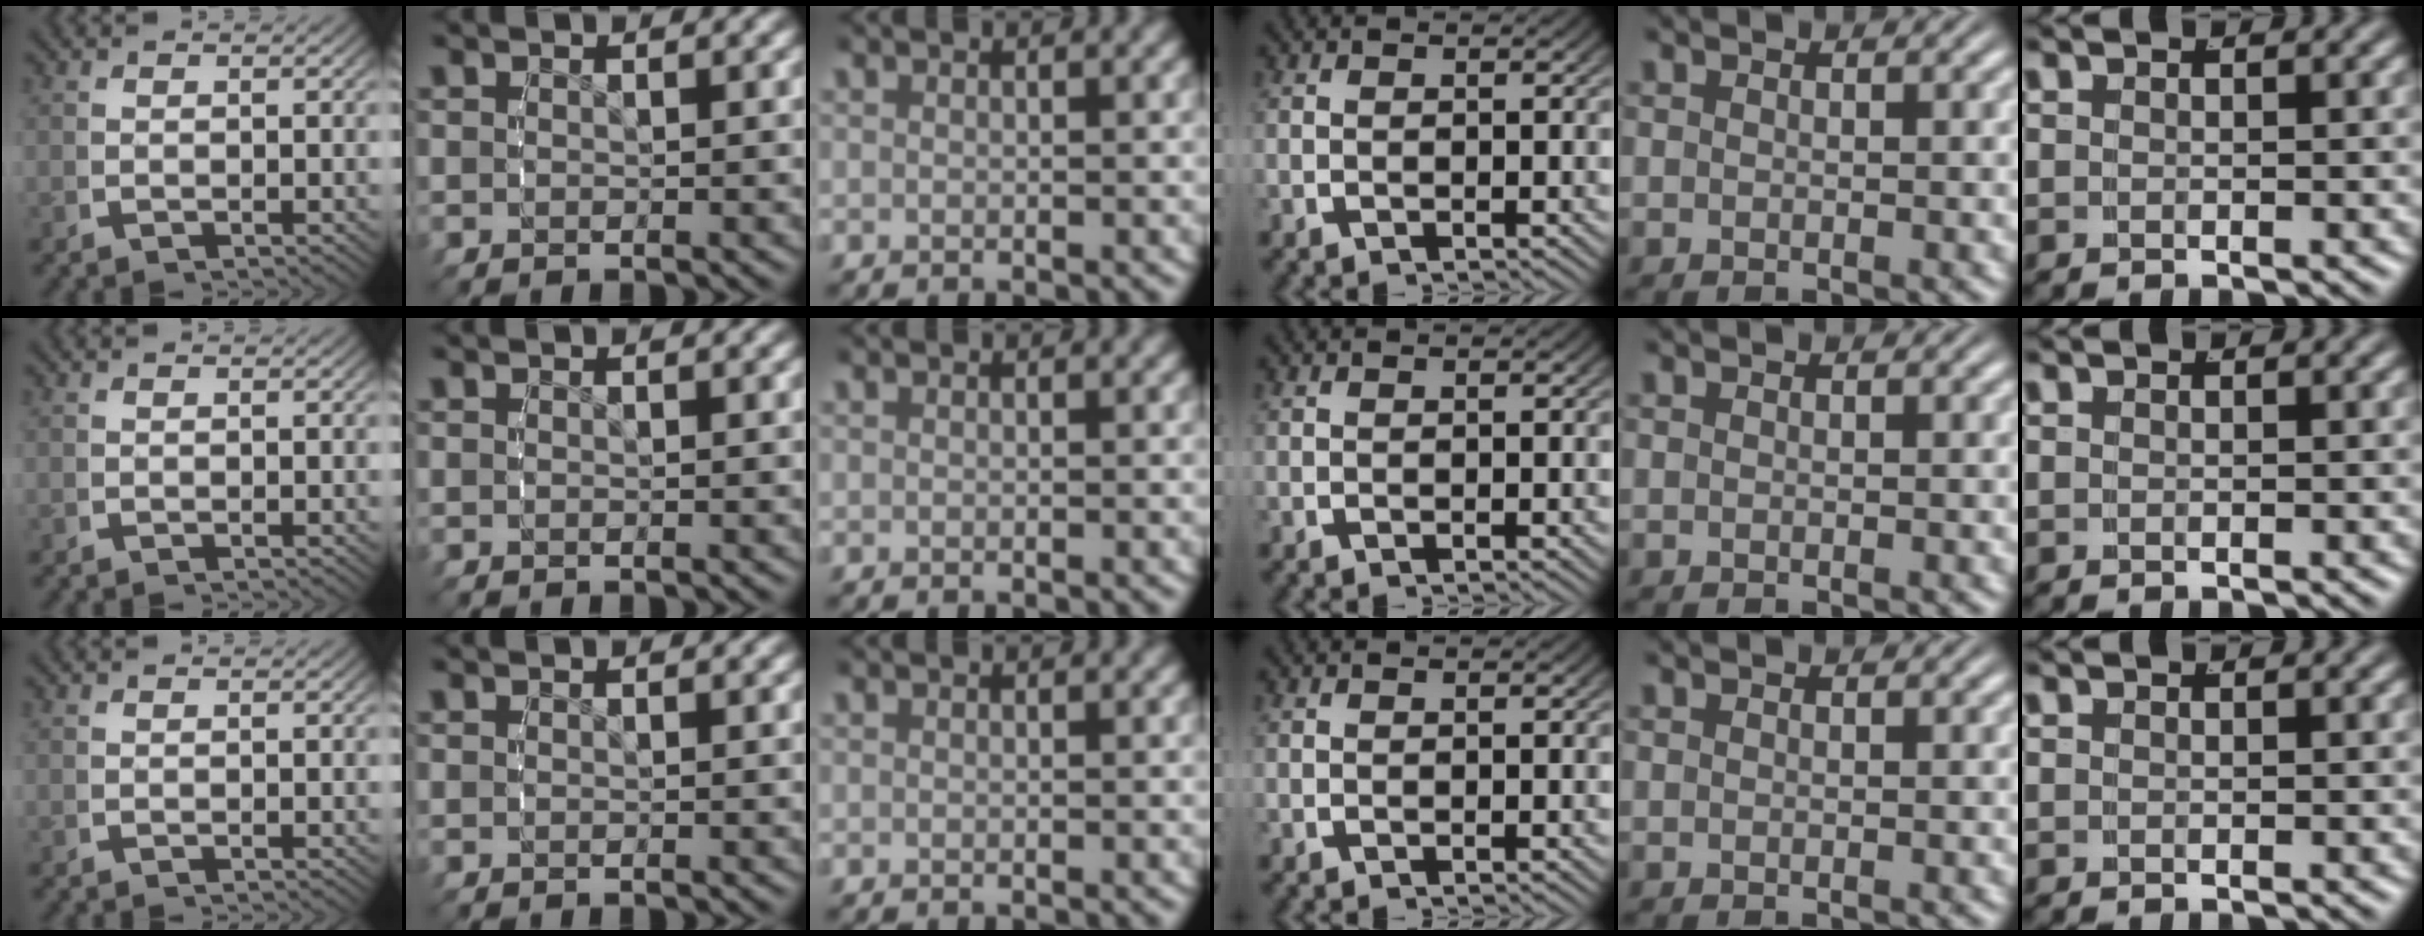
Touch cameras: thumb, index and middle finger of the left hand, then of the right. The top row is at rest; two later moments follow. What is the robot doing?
{"motion": "reach", "object": "photo album"}